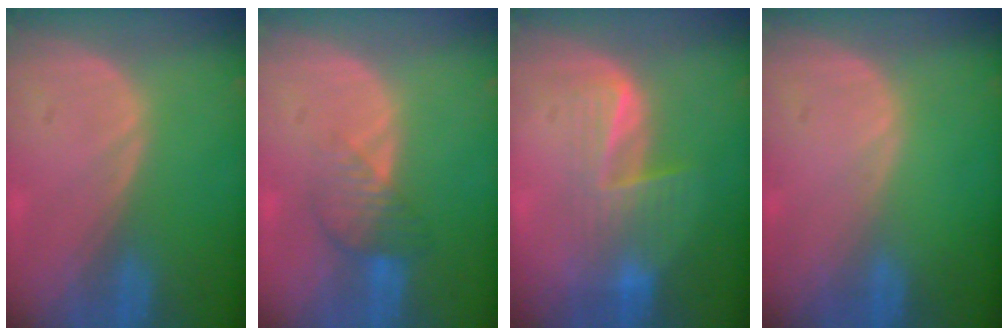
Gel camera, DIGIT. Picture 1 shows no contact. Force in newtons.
{"total": 4.5, "press": 3.9, "slide": 2.3}
{"total": 6.2, "press": 5.9, "slide": 1.9}
{"total": 0.0}